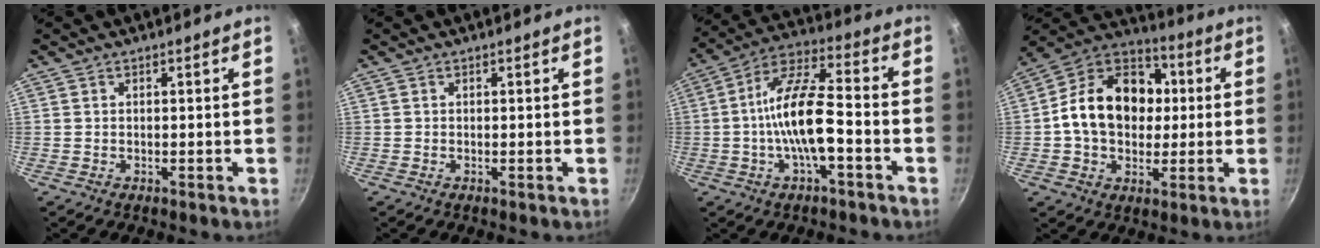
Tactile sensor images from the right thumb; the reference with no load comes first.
{"total": 0.0}
{"total": 13.4, "force": [-3.2, 4.7, 12.1], "torque": [-0.221, 0.041, -0.069]}
{"total": 19.2, "force": [1.1, 14.6, 12.4], "torque": [-0.178, 0.030, 0.002]}